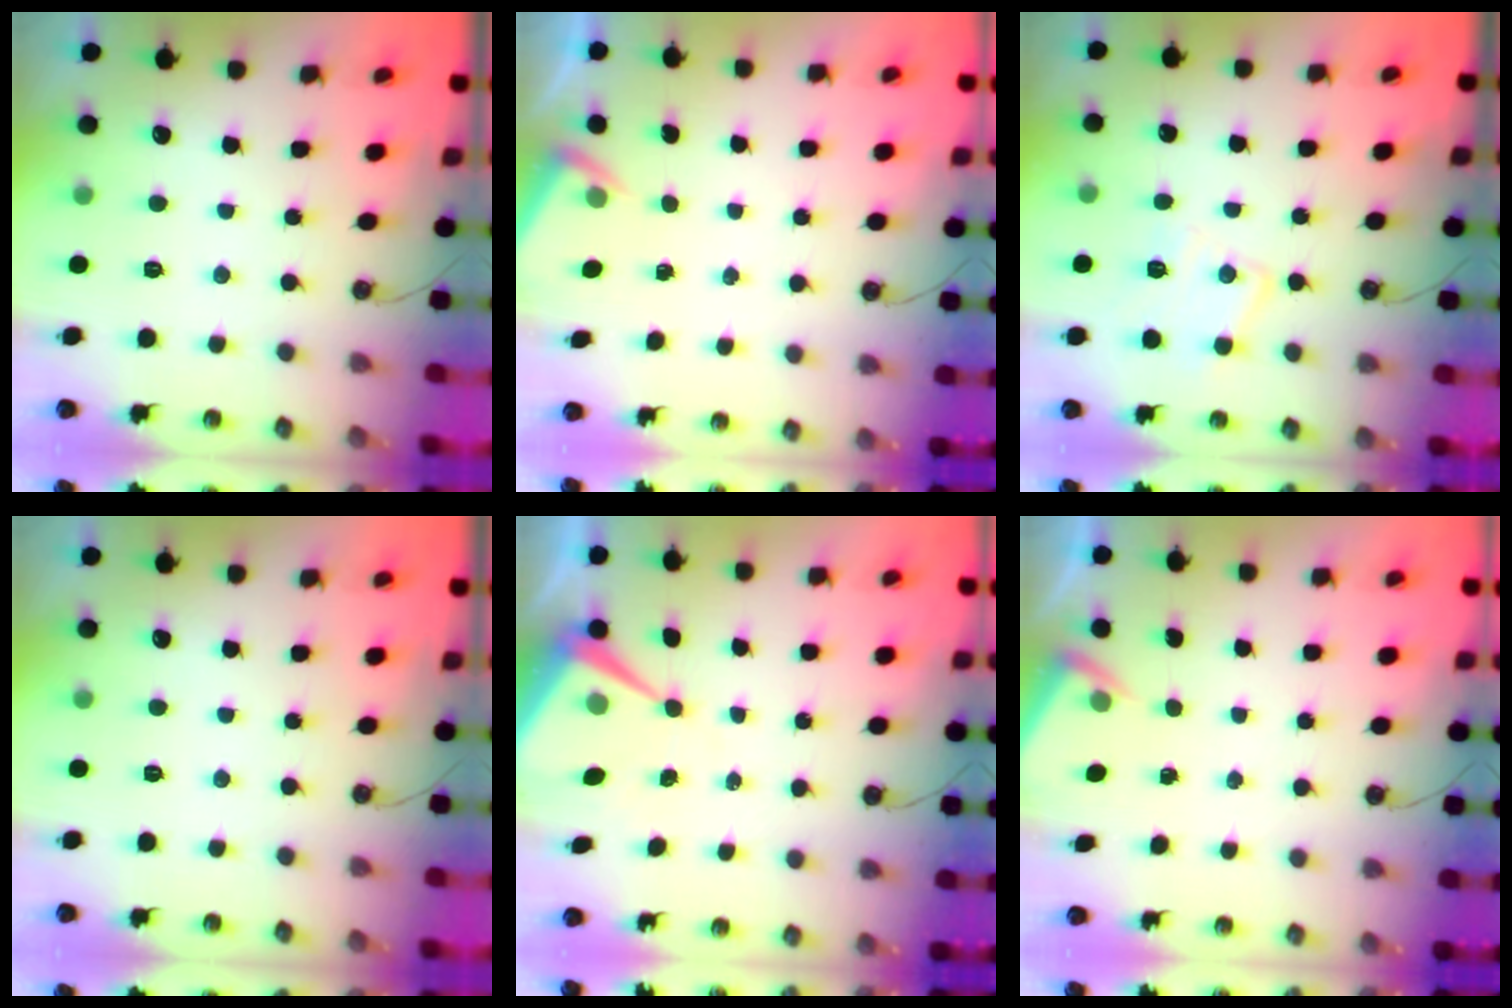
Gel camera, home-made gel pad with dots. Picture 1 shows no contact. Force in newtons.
{"total": 2.9, "press": 2.9, "slide": 0.4}
{"total": 12.7, "press": 12.6, "slide": 0.8}
{"total": 0.0}
{"total": 9.7, "press": 9.6, "slide": 1.0}
{"total": 2.9, "press": 2.9, "slide": 0.4}